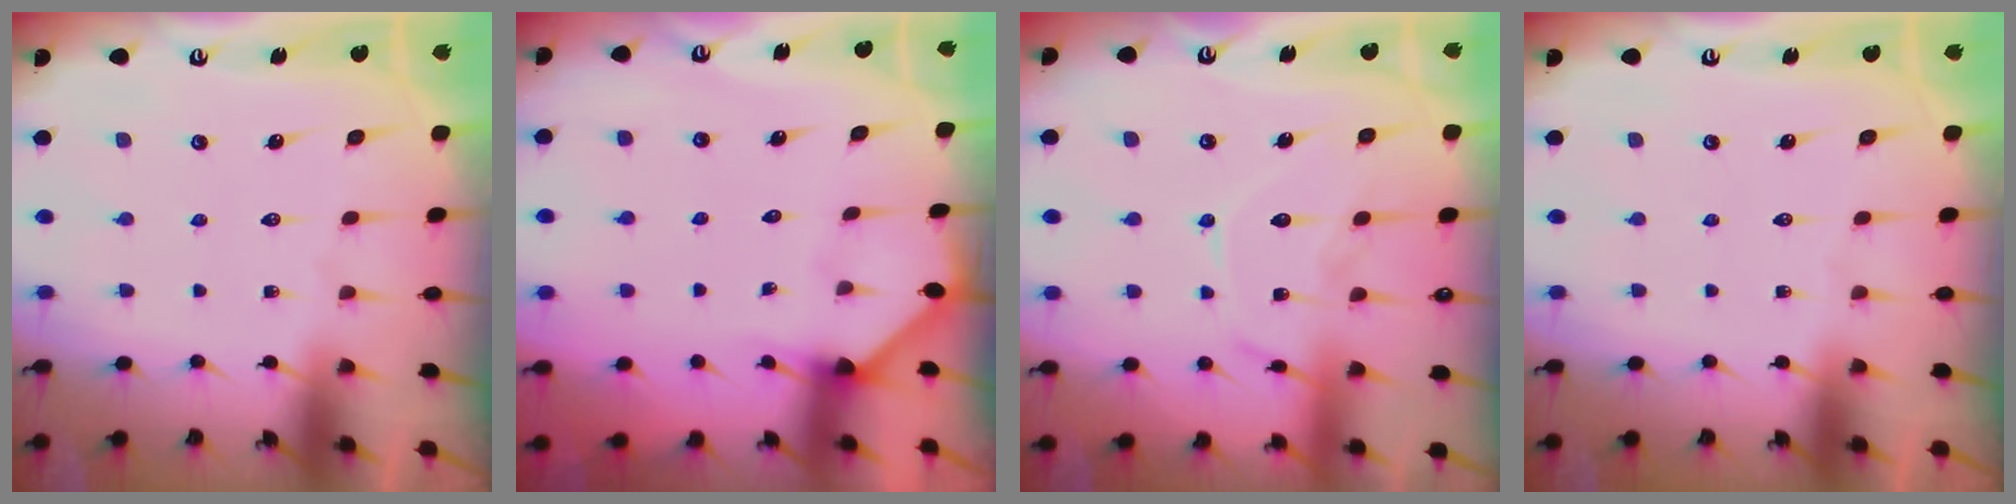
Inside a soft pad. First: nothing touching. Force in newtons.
{"total": 1.9, "press": 1.9, "slide": 0.2}
{"total": 12.0, "press": 12.0, "slide": 0.9}
{"total": 0.0}